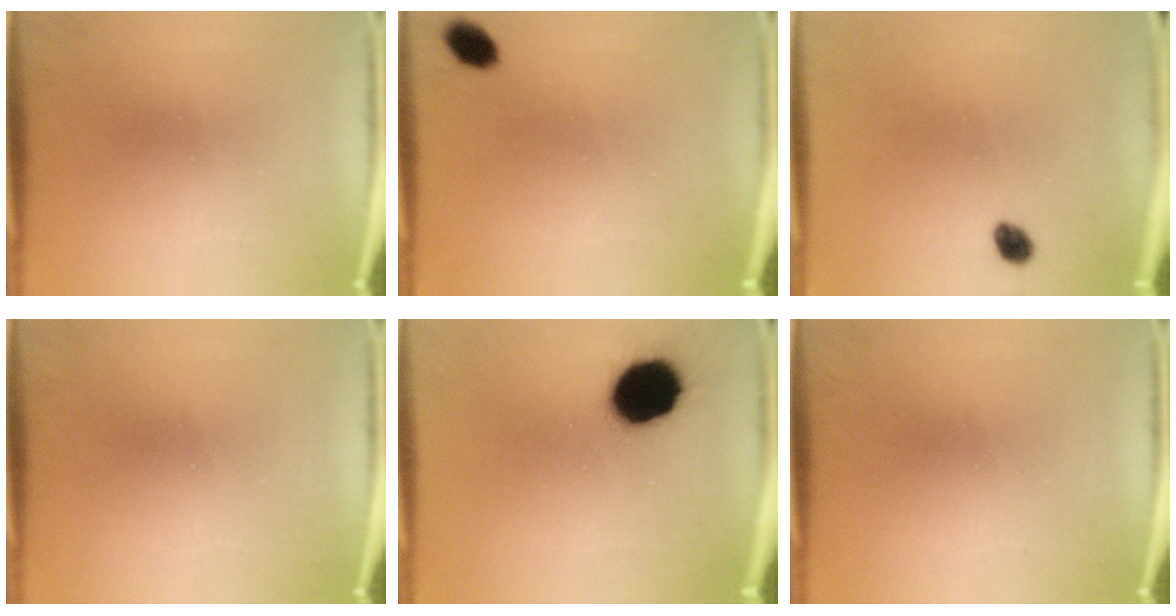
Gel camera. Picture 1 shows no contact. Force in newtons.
{"total": 3.5}
{"total": 2.0}
{"total": 0.0}
{"total": 14.6}
{"total": 0.0}